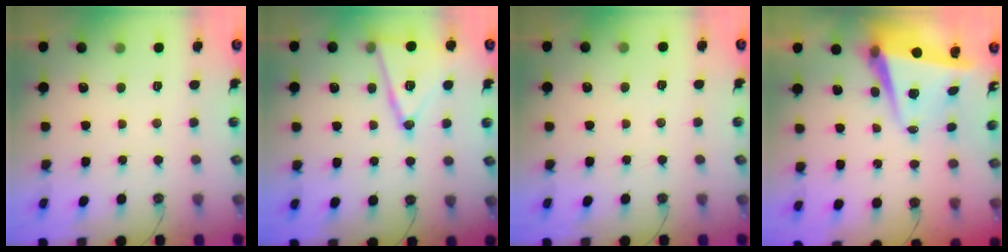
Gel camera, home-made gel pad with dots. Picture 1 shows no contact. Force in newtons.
{"total": 15.0, "press": 14.6, "slide": 3.4}
{"total": 2.0, "press": 0.8, "slide": 1.8}
{"total": 7.3, "press": 7.2, "slide": 1.3}